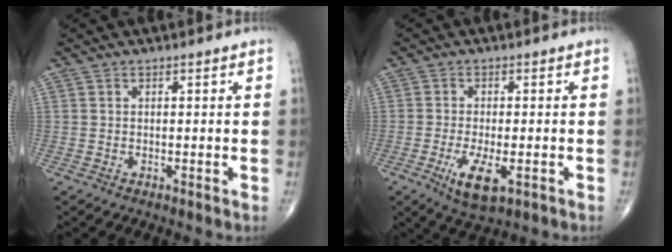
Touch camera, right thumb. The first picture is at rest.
{"total": 7.0, "force": [-2.6, 2.6, 6.0], "torque": [-0.112, -0.013, -0.040]}